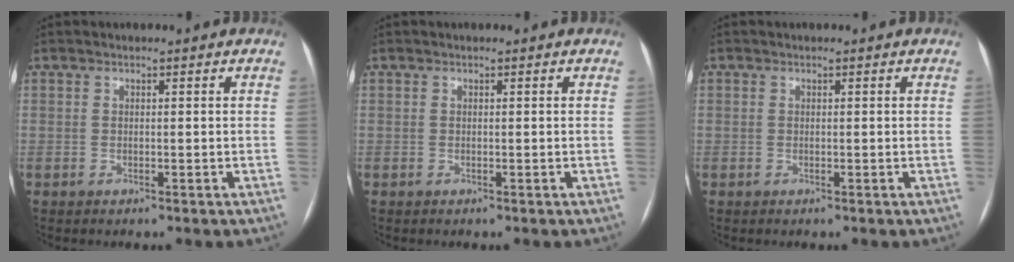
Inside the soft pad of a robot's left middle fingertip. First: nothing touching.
{"total": 0.0}
{"total": 0.0}